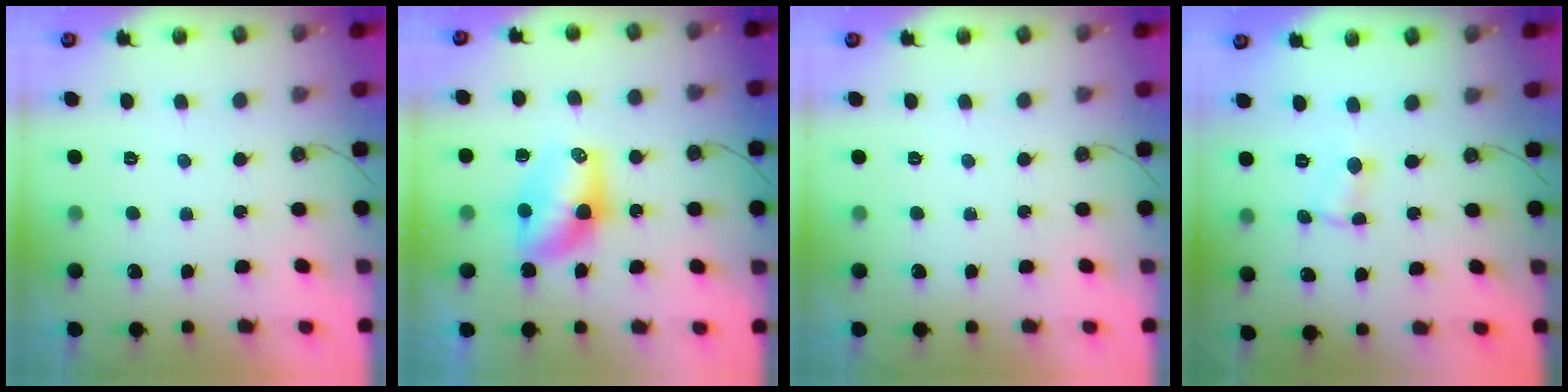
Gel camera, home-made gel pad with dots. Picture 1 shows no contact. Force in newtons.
{"total": 9.1, "press": 8.8, "slide": 2.6}
{"total": 0.0}
{"total": 1.0, "press": 1.0, "slide": 0.1}